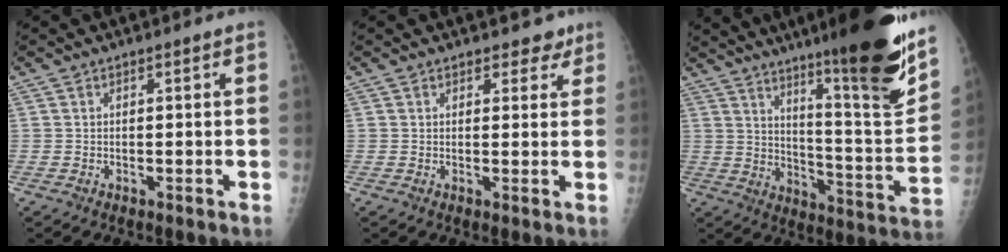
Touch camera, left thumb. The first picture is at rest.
{"total": 3.2, "force": [2.5, 1.9, 0.5], "torque": [0.021, -0.014, 0.023]}
{"total": 24.1, "force": [15.9, 2.7, 17.9], "torque": [-0.242, -0.087, 0.242]}